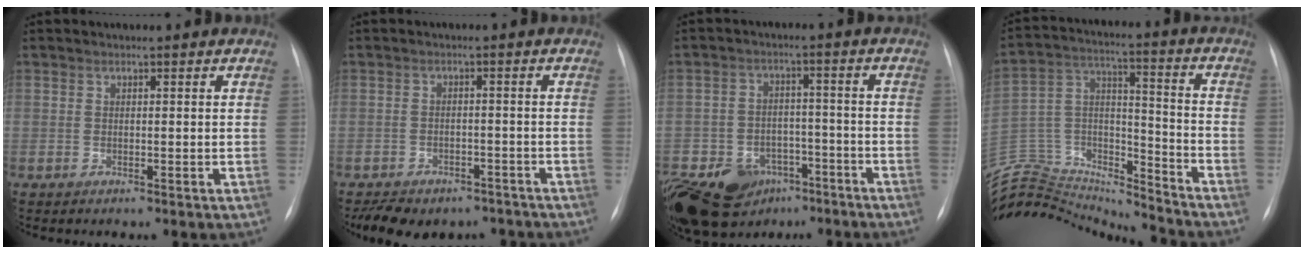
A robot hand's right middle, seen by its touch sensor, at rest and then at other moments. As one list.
[{"total": 11.9, "force": [-9.3, 6.2, 4.0], "torque": [-0.074, 0.007, -0.116]}, {"total": 18.7, "force": [-11.4, 12.5, 7.9], "torque": [-0.207, 0.005, -0.167]}, {"total": 24.4, "force": [-23.4, 4.0, 5.7], "torque": [-0.146, 0.024, -0.385]}]